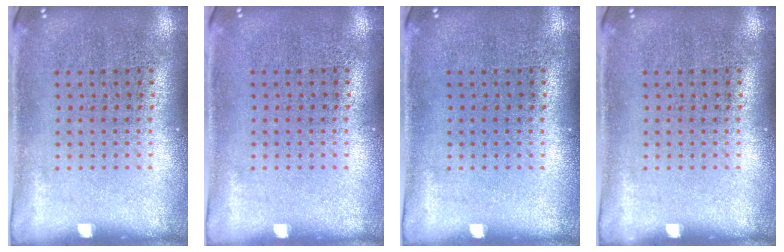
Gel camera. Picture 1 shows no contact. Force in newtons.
{"total": 0.0}
{"total": 0.0}
{"total": 0.0}